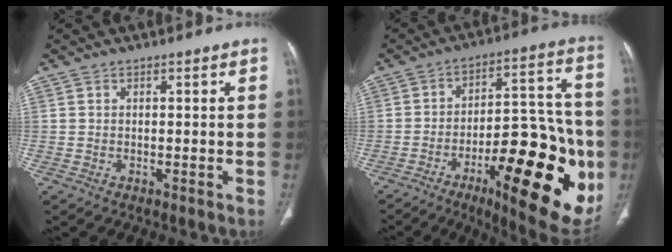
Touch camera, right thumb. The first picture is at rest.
{"total": 28.5, "force": [-9.5, 9.8, 25.0], "torque": [-0.293, 0.034, -0.122]}